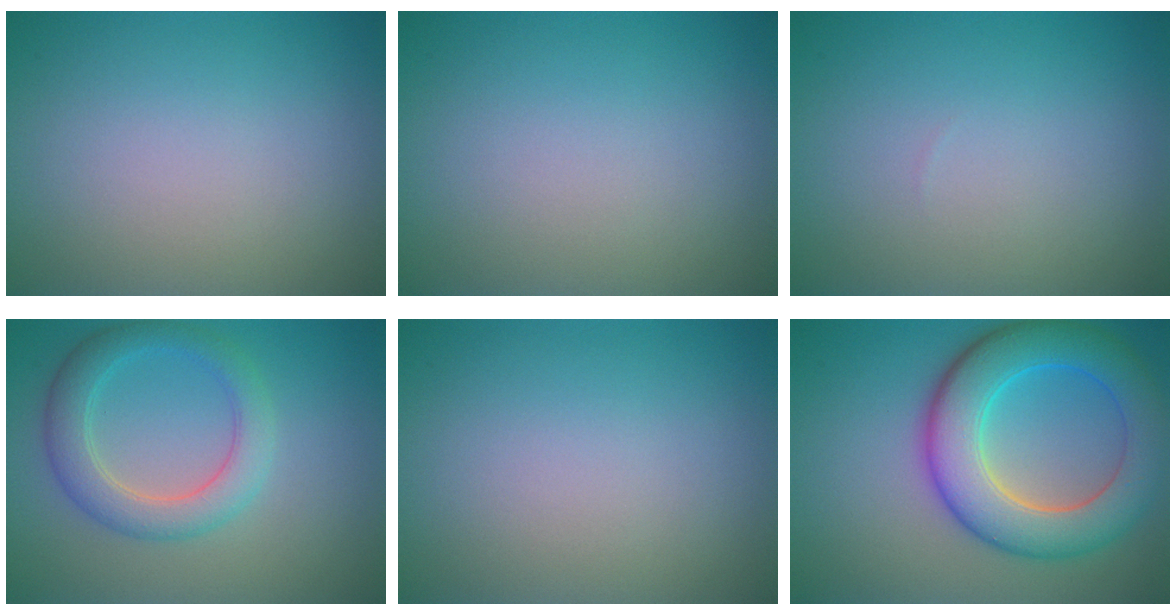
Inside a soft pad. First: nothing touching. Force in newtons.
{"total": 0.0}
{"total": 0.0}
{"total": 2.9, "press": 2.9, "slide": 0.3}
{"total": 0.0}
{"total": 8.7, "press": 8.7, "slide": 0.5}